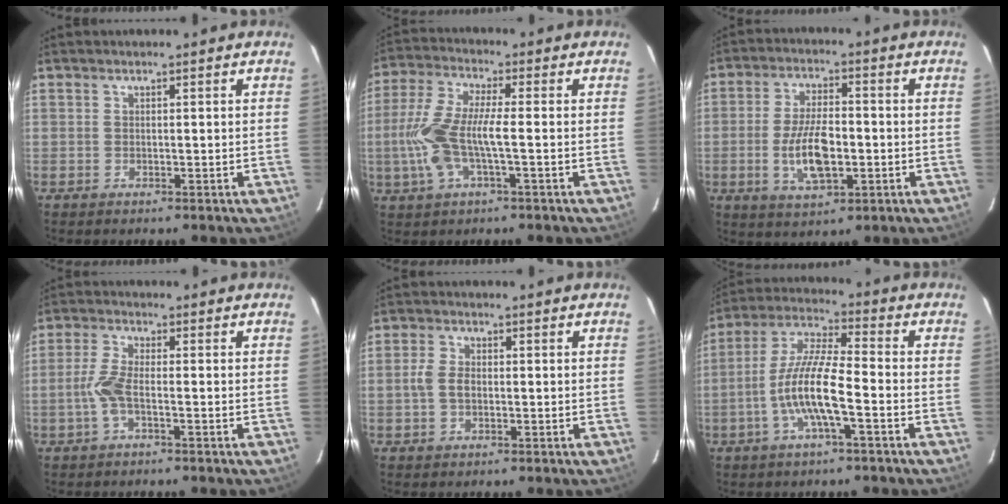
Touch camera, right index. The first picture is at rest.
{"total": 11.1, "force": [-2.2, 3.0, 10.4], "torque": [-0.231, 0.001, -0.040]}
{"total": 10.2, "force": [-2.1, 4.5, 8.9], "torque": [-0.175, -0.003, -0.034]}
{"total": 4.4, "force": [-1.4, 0.9, 4.1], "torque": [-0.095, 0.004, -0.029]}
{"total": 3.4, "force": [-0.5, 2.1, 2.7], "torque": [-0.058, 0.008, -0.008]}
{"total": 11.3, "force": [-3.8, 1.7, 10.5], "torque": [-0.220, 0.002, -0.075]}